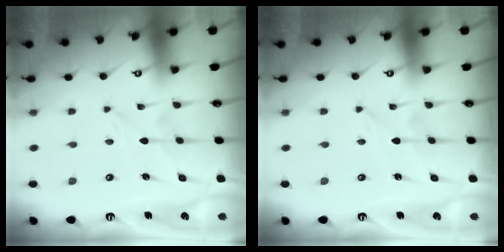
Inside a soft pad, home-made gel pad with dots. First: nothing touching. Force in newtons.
{"total": 0.0}